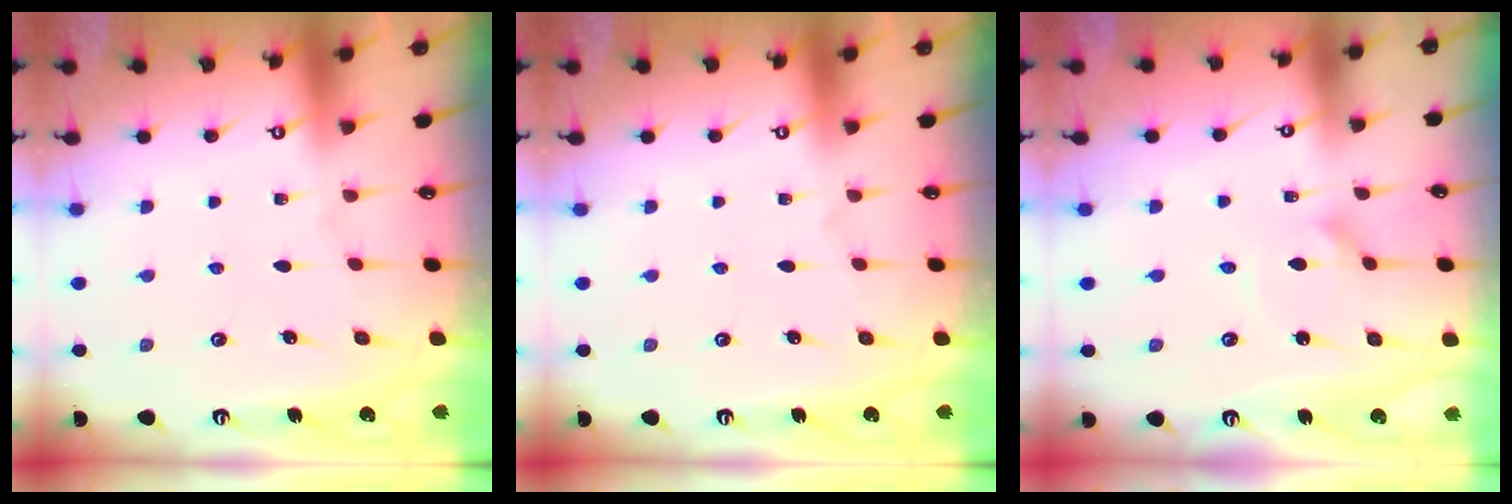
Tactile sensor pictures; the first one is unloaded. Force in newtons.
{"total": 0.0}
{"total": 1.6, "press": 1.6, "slide": 0.2}